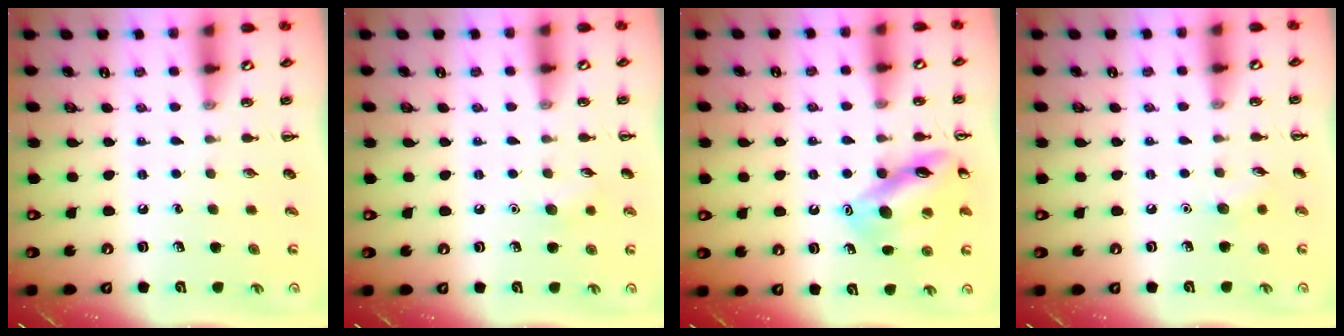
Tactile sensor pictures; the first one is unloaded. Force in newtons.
{"total": 6.4, "press": 6.2, "slide": 1.6}
{"total": 14.9, "press": 14.8, "slide": 1.4}
{"total": 4.7, "press": 4.5, "slide": 1.5}